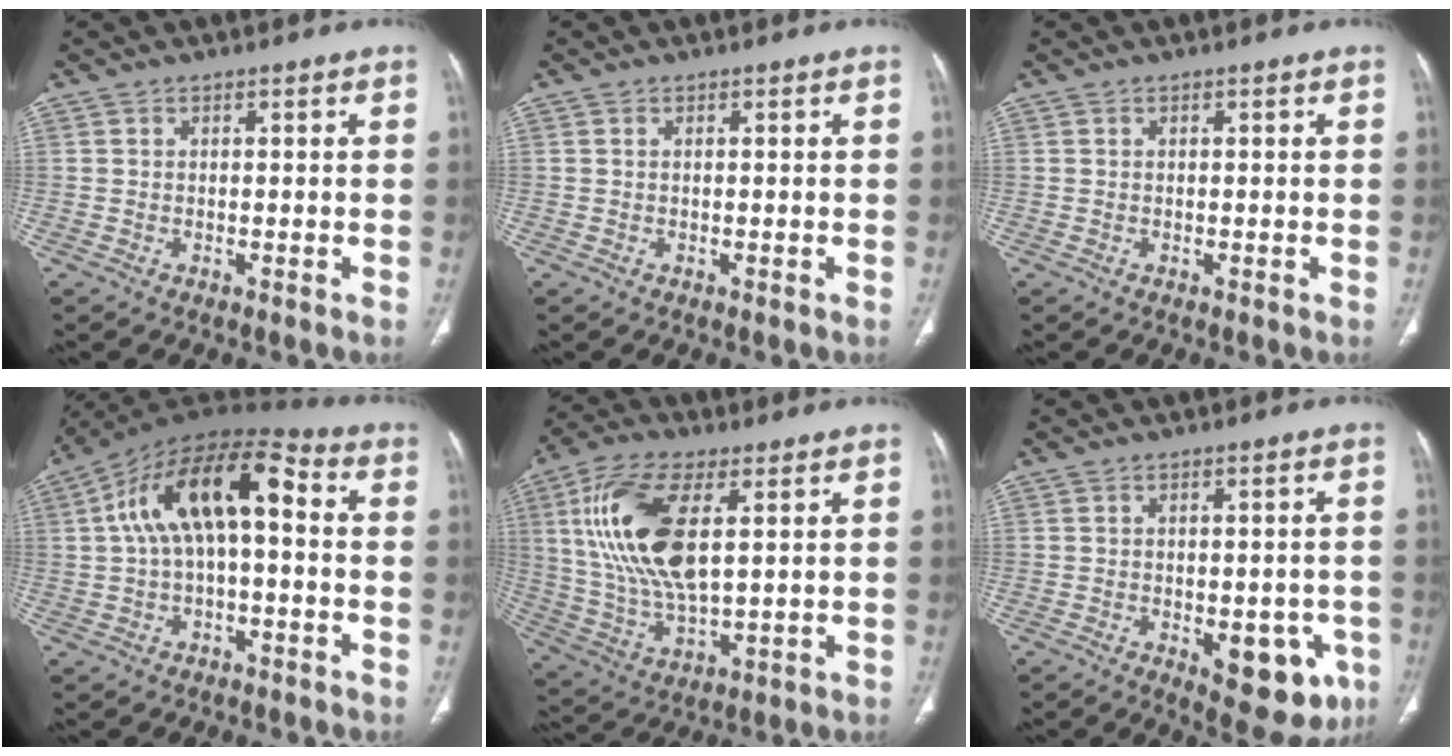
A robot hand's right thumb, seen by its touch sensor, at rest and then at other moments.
{"total": 0.0}
{"total": 0.0}
{"total": 16.1, "force": [1.7, 7.7, 14.0], "torque": [-0.239, 0.053, 0.021]}
{"total": 18.3, "force": [4.4, 8.1, 15.8], "torque": [-0.327, -0.011, 0.089]}
{"total": 11.9, "force": [-4.2, 5.9, 9.4], "torque": [-0.085, 0.003, -0.037]}